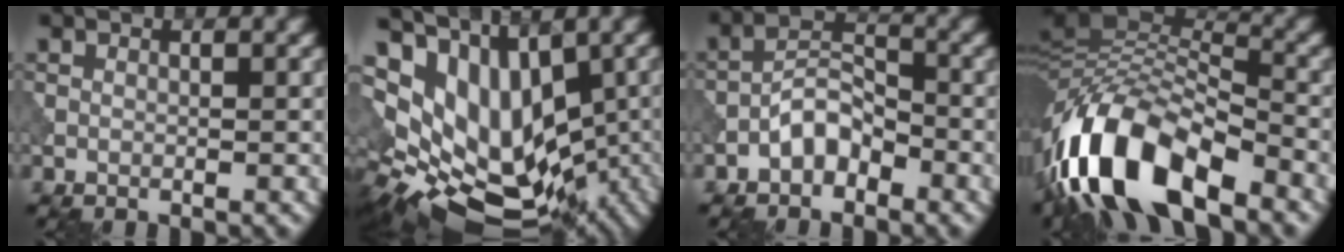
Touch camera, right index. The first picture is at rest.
{"total": 13.5, "force": [1.7, 8.5, 10.3], "torque": [-0.150, -0.008, 0.075]}
{"total": 3.4, "force": [-2.2, 1.8, 2.0], "torque": [-0.029, 0.015, -0.043]}
{"total": 13.6, "force": [-7.0, 5.5, 10.2], "torque": [-0.192, 0.009, -0.134]}